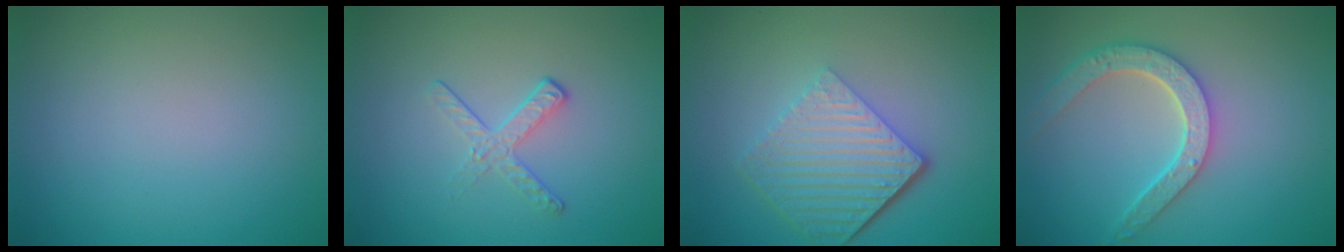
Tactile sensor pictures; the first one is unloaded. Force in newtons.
{"total": 1.9, "press": 1.1, "slide": 1.6}
{"total": 6.2, "press": 4.2, "slide": 4.5}
{"total": 4.6, "press": 3.8, "slide": 2.7}